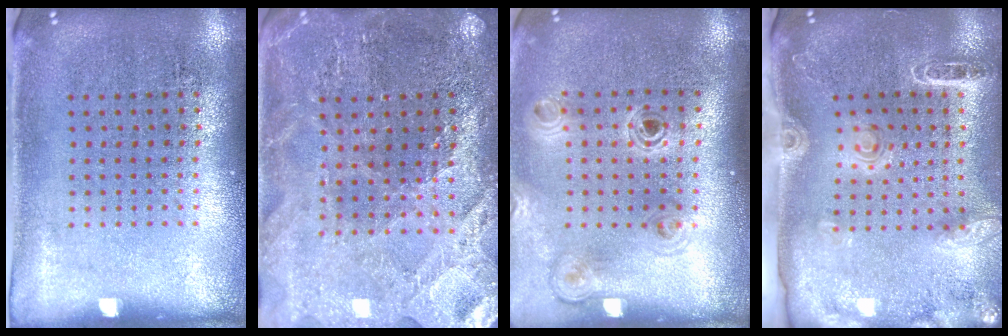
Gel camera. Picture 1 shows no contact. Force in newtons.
{"total": 2.6, "press": 2.6, "slide": 0.4}
{"total": 1.1, "press": 1.1, "slide": 0.2}
{"total": 1.9, "press": 1.9, "slide": 0.3}